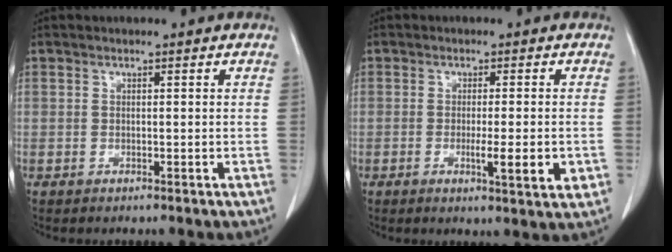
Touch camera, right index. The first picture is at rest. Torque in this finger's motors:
{"motor_torque": [0.93, -0.28, 0.42, 0.10]}